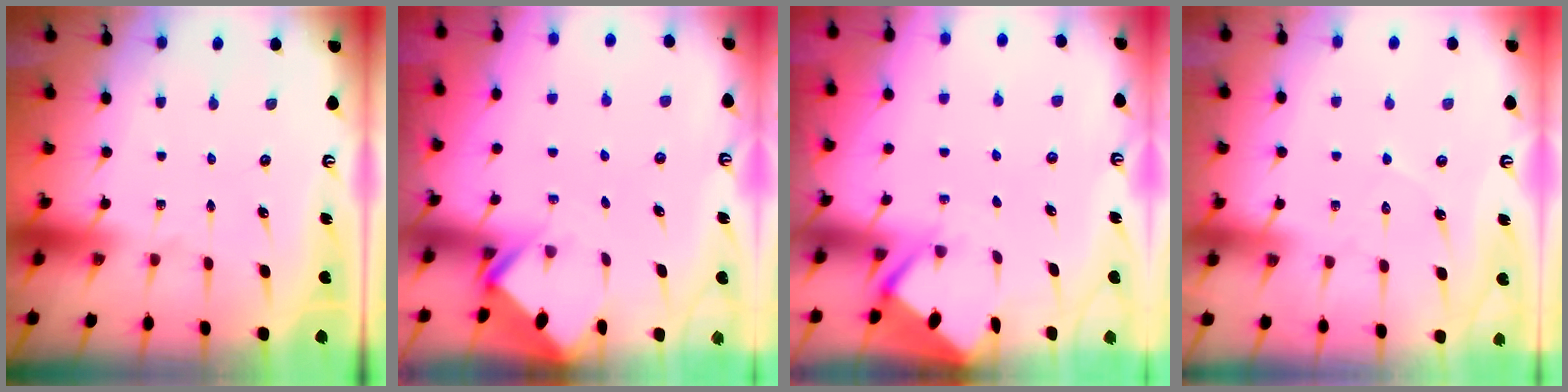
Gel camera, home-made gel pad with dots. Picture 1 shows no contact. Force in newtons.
{"total": 2.8, "press": 2.8, "slide": 0.2}
{"total": 2.8, "press": 2.7, "slide": 0.4}
{"total": 3.8, "press": 3.8, "slide": 0.3}